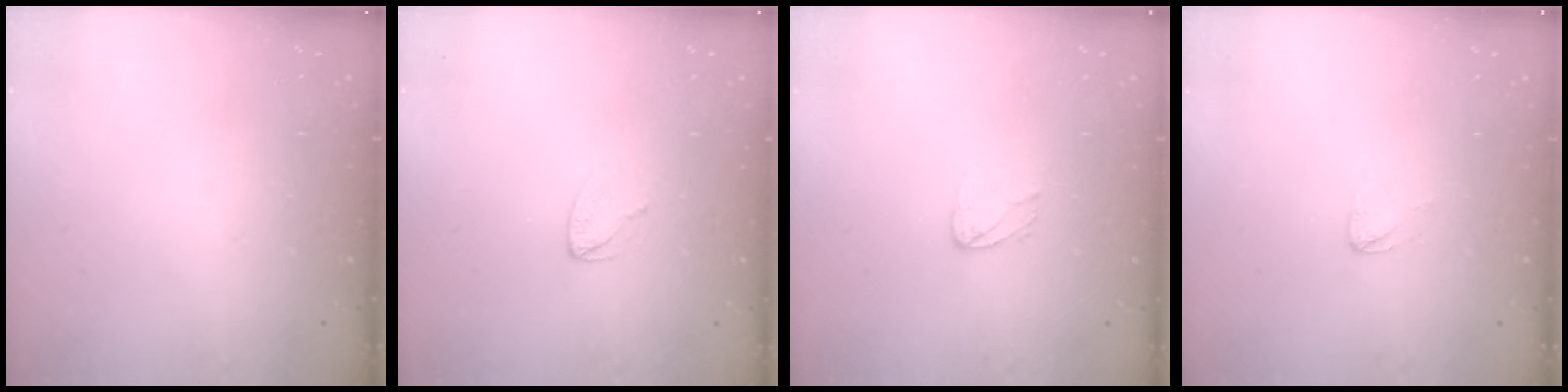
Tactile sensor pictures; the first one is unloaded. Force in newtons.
{"total": 2.4, "press": 2.4, "slide": 0.2}
{"total": 3.6, "press": 3.6, "slide": 0.3}
{"total": 2.4, "press": 2.4, "slide": 0.2}